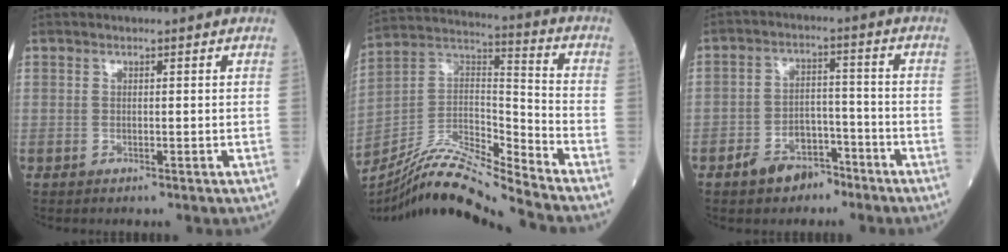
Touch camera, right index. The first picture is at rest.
{"total": 14.8, "force": [-13.9, -1.3, 4.8], "torque": [-0.085, 0.034, -0.258]}
{"total": 6.2, "force": [-4.4, 3.7, 2.3], "torque": [-0.043, 0.014, -0.068]}